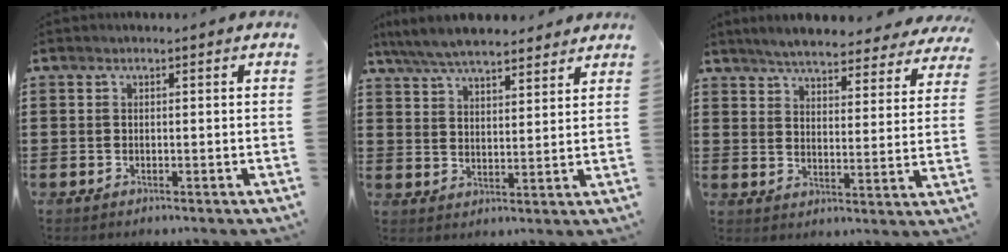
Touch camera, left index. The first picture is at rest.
{"total": 6.9, "force": [6.4, 1.2, 2.4], "torque": [-0.067, -0.015, 0.117]}
{"total": 5.0, "force": [4.9, 0.1, 1.1], "torque": [-0.045, -0.027, 0.084]}